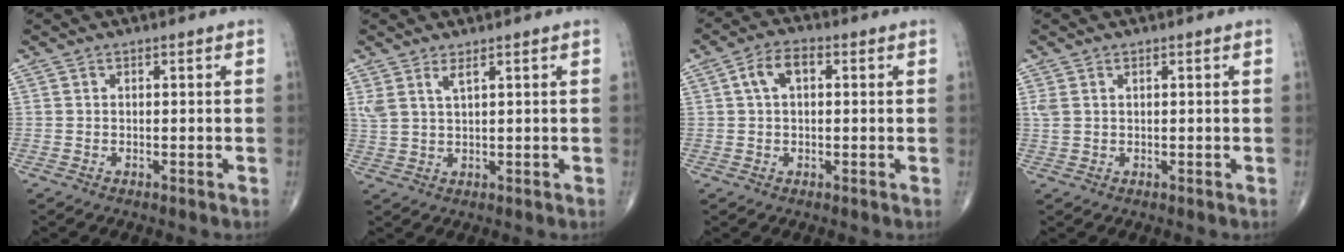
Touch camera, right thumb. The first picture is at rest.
{"total": 3.4, "force": [2.1, 0.8, 2.6], "torque": [-0.062, -0.009, 0.049]}
{"total": 5.2, "force": [1.2, 2.9, 4.1], "torque": [-0.080, 0.015, 0.017]}
{"total": 2.1, "force": [0.9, 1.1, 1.5], "torque": [-0.044, 0.008, 0.025]}